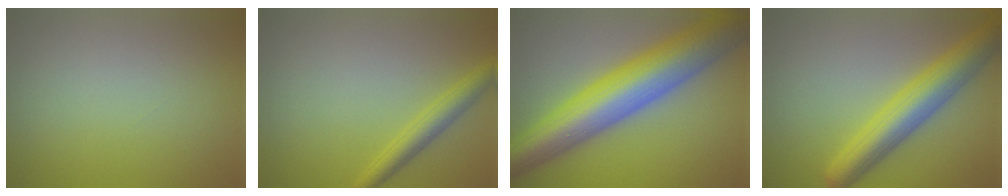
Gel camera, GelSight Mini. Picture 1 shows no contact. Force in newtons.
{"total": 2.7, "press": 2.7, "slide": 0.0}
{"total": 12.5, "press": 12.5, "slide": 0.4}
{"total": 6.6, "press": 6.6, "slide": 0.3}